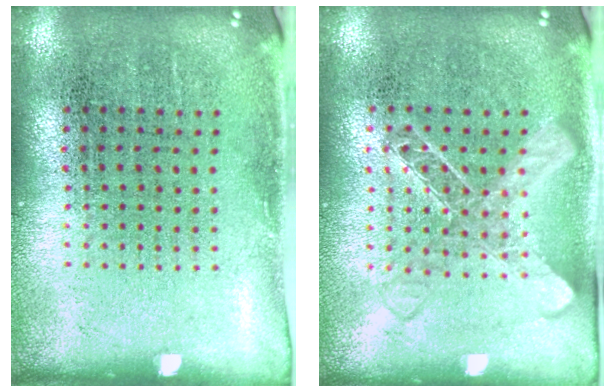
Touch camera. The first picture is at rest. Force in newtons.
{"total": 1.4, "press": 1.4, "slide": 0.4}